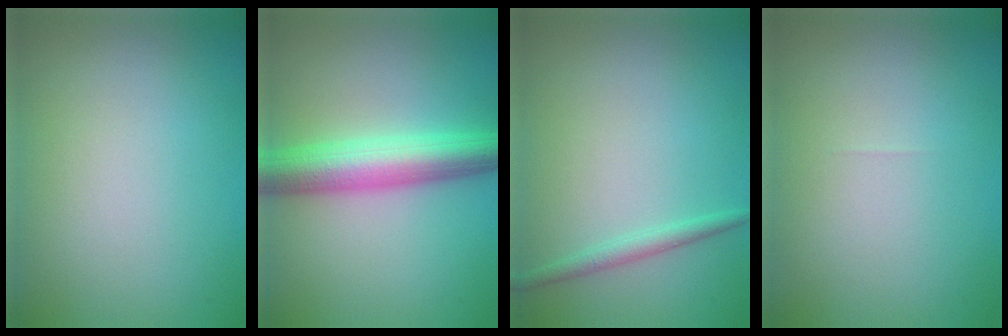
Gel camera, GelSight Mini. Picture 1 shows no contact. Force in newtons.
{"total": 6.5, "press": 6.5, "slide": 0.2}
{"total": 1.4, "press": 1.4, "slide": 0.1}
{"total": 0.0}